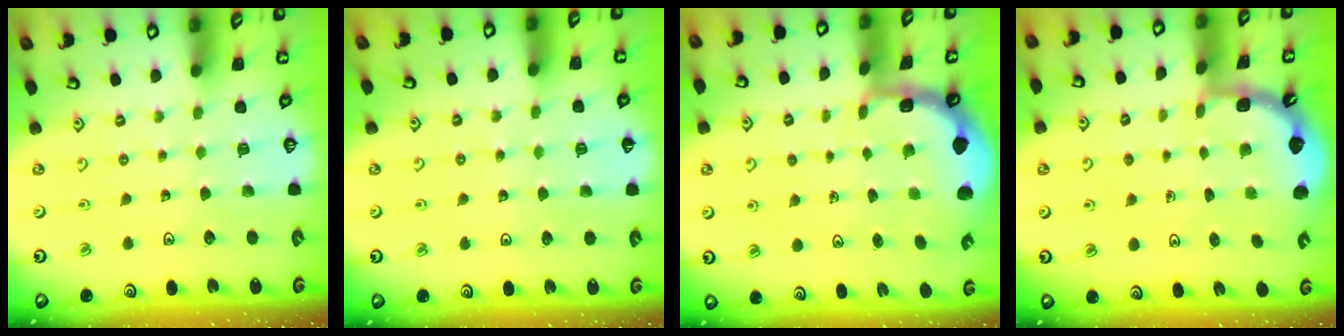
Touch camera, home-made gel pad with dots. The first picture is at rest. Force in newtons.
{"total": 3.0, "press": 3.0, "slide": 0.2}
{"total": 1.5, "press": 1.2, "slide": 0.7}
{"total": 2.1, "press": 2.1, "slide": 0.2}